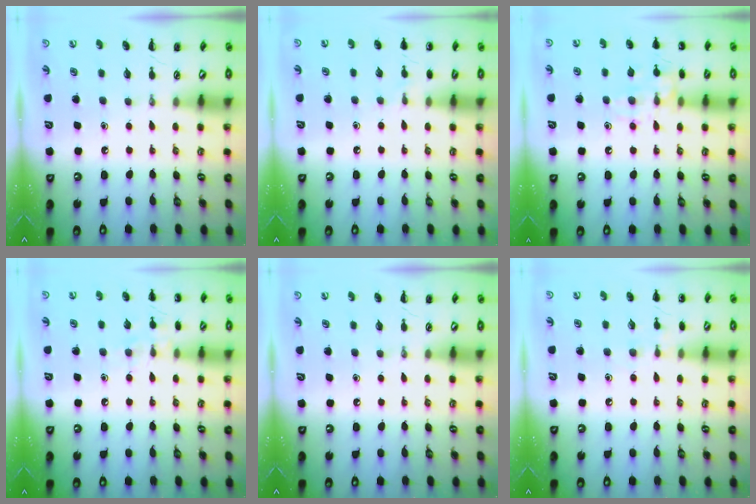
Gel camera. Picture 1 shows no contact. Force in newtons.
{"total": 4.8, "press": 4.6, "slide": 1.6}
{"total": 11.9, "press": 11.8, "slide": 0.8}
{"total": 8.1, "press": 7.8, "slide": 2.1}
{"total": 0.0}
{"total": 5.9, "press": 5.6, "slide": 1.9}